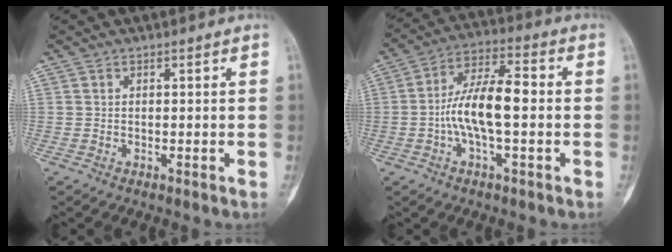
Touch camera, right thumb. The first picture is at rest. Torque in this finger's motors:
{"motor_torque": [1.61, 1.41, 0.63, -0.49, 0.20]}